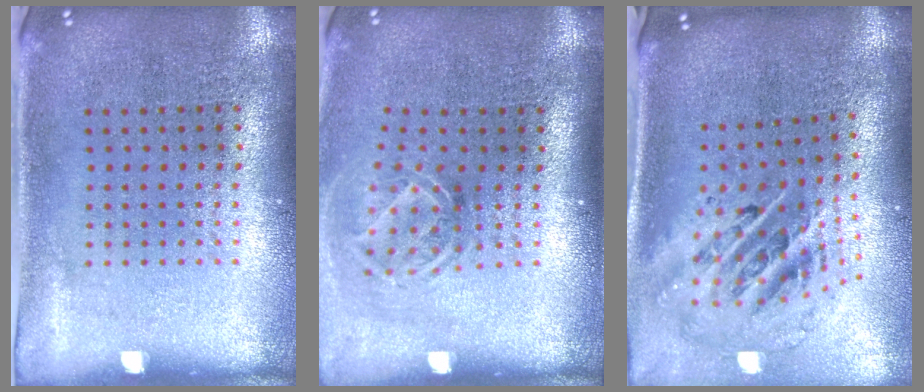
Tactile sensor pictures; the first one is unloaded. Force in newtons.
{"total": 1.8, "press": 1.3, "slide": 1.3}
{"total": 2.7, "press": 1.8, "slide": 1.9}